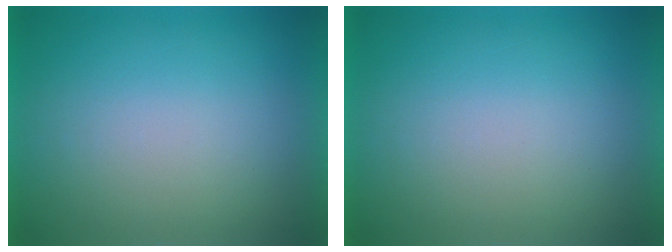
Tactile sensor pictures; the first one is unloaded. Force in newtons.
{"total": 1.0}